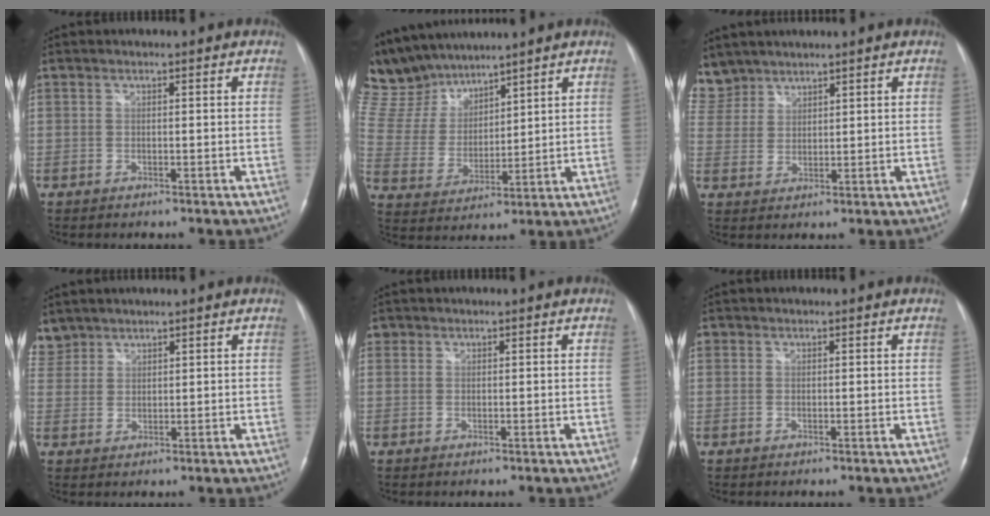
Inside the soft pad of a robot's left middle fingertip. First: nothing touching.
{"total": 12.3, "force": [11.3, 3.8, 2.9], "torque": [-0.079, 0.020, 0.233]}
{"total": 6.3, "force": [5.4, 3.2, -0.2], "torque": [0.005, 0.009, 0.117]}
{"total": 3.7, "force": [3.2, 1.8, -0.4], "torque": [0.012, 0.010, 0.066]}
{"total": 0.7, "force": [0.4, 0.6, 0.1], "torque": [0.007, 0.005, 0.004]}
{"total": 0.5, "force": [0.2, 0.5, 0.1], "torque": [0.002, 0.004, 0.002]}